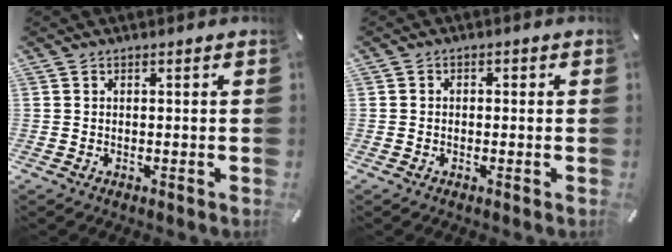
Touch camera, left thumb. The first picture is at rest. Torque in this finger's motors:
{"motor_torque": [0.11, -0.39, -0.03, 0.06, -0.10]}